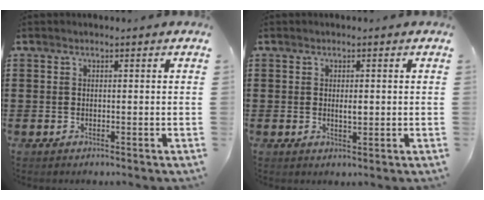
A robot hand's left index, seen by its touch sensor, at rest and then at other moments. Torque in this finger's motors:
{"motor_torque": [0.69, 0.05, 0.07, 0.05]}